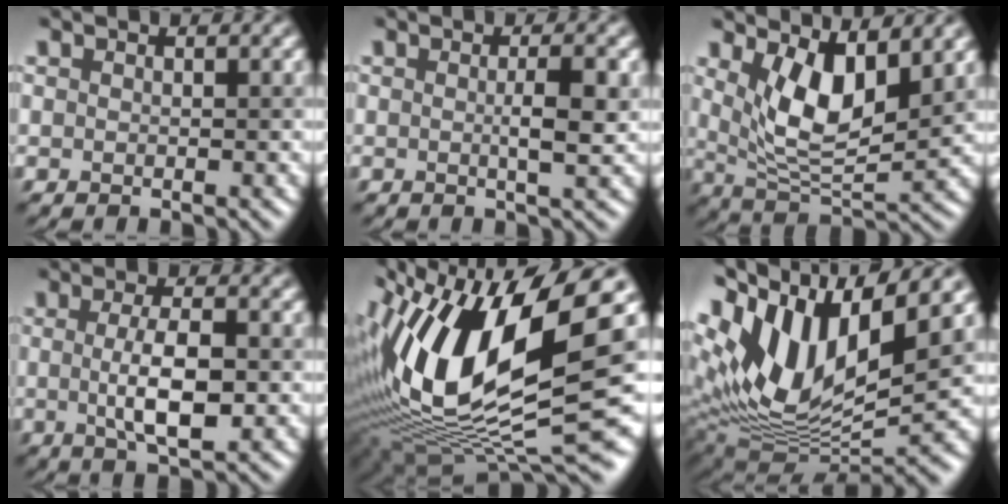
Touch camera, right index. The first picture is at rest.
{"total": 2.4, "force": [0.0, 0.3, 2.4], "torque": [-0.041, -0.001, -0.001]}
{"total": 6.5, "force": [2.4, 2.7, 5.4], "torque": [-0.107, -0.015, 0.052]}
{"total": 4.7, "force": [-0.1, 1.3, 4.5], "torque": [-0.091, 0.000, -0.003]}
{"total": 15.5, "force": [3.1, 5.8, 14.0], "torque": [-0.283, 0.005, 0.054]}
{"total": 13.8, "force": [5.8, 5.9, 11.0], "torque": [-0.222, 0.015, 0.109]}